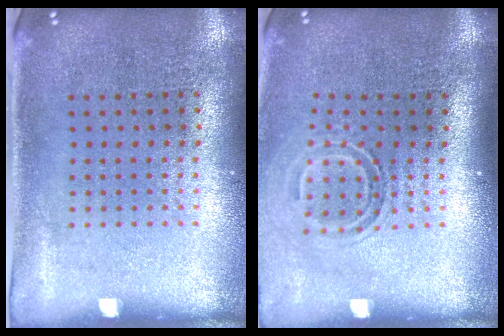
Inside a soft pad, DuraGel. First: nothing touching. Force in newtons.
{"total": 1.7, "press": 1.2, "slide": 1.2}